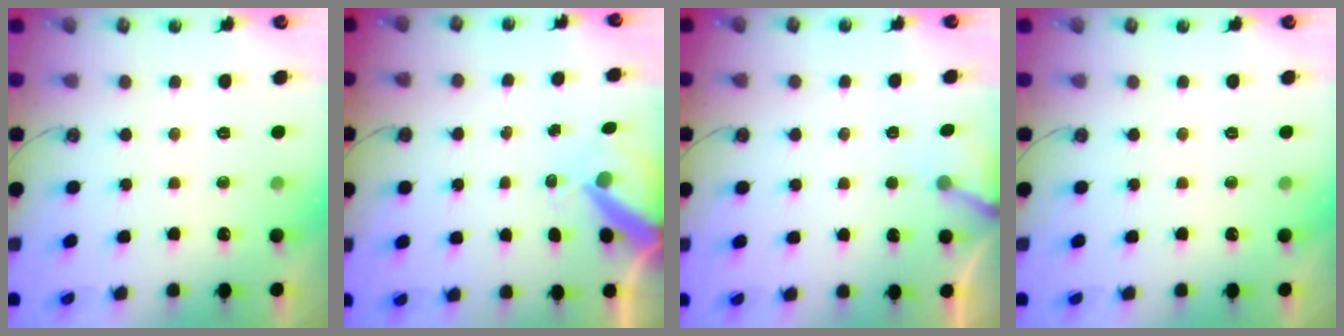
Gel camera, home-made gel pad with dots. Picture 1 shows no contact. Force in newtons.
{"total": 8.6, "press": 8.5, "slide": 1.3}
{"total": 3.9, "press": 3.9, "slide": 0.2}
{"total": 0.0}